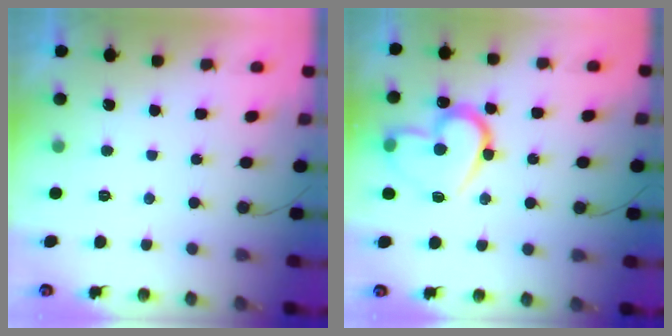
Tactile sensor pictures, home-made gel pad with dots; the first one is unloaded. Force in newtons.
{"total": 17.4, "press": 17.3, "slide": 1.9}